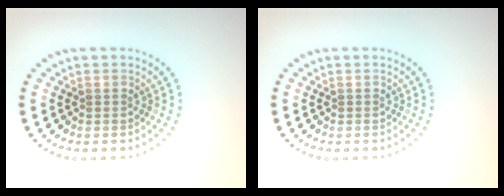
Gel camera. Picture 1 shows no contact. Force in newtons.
{"total": 0.0}